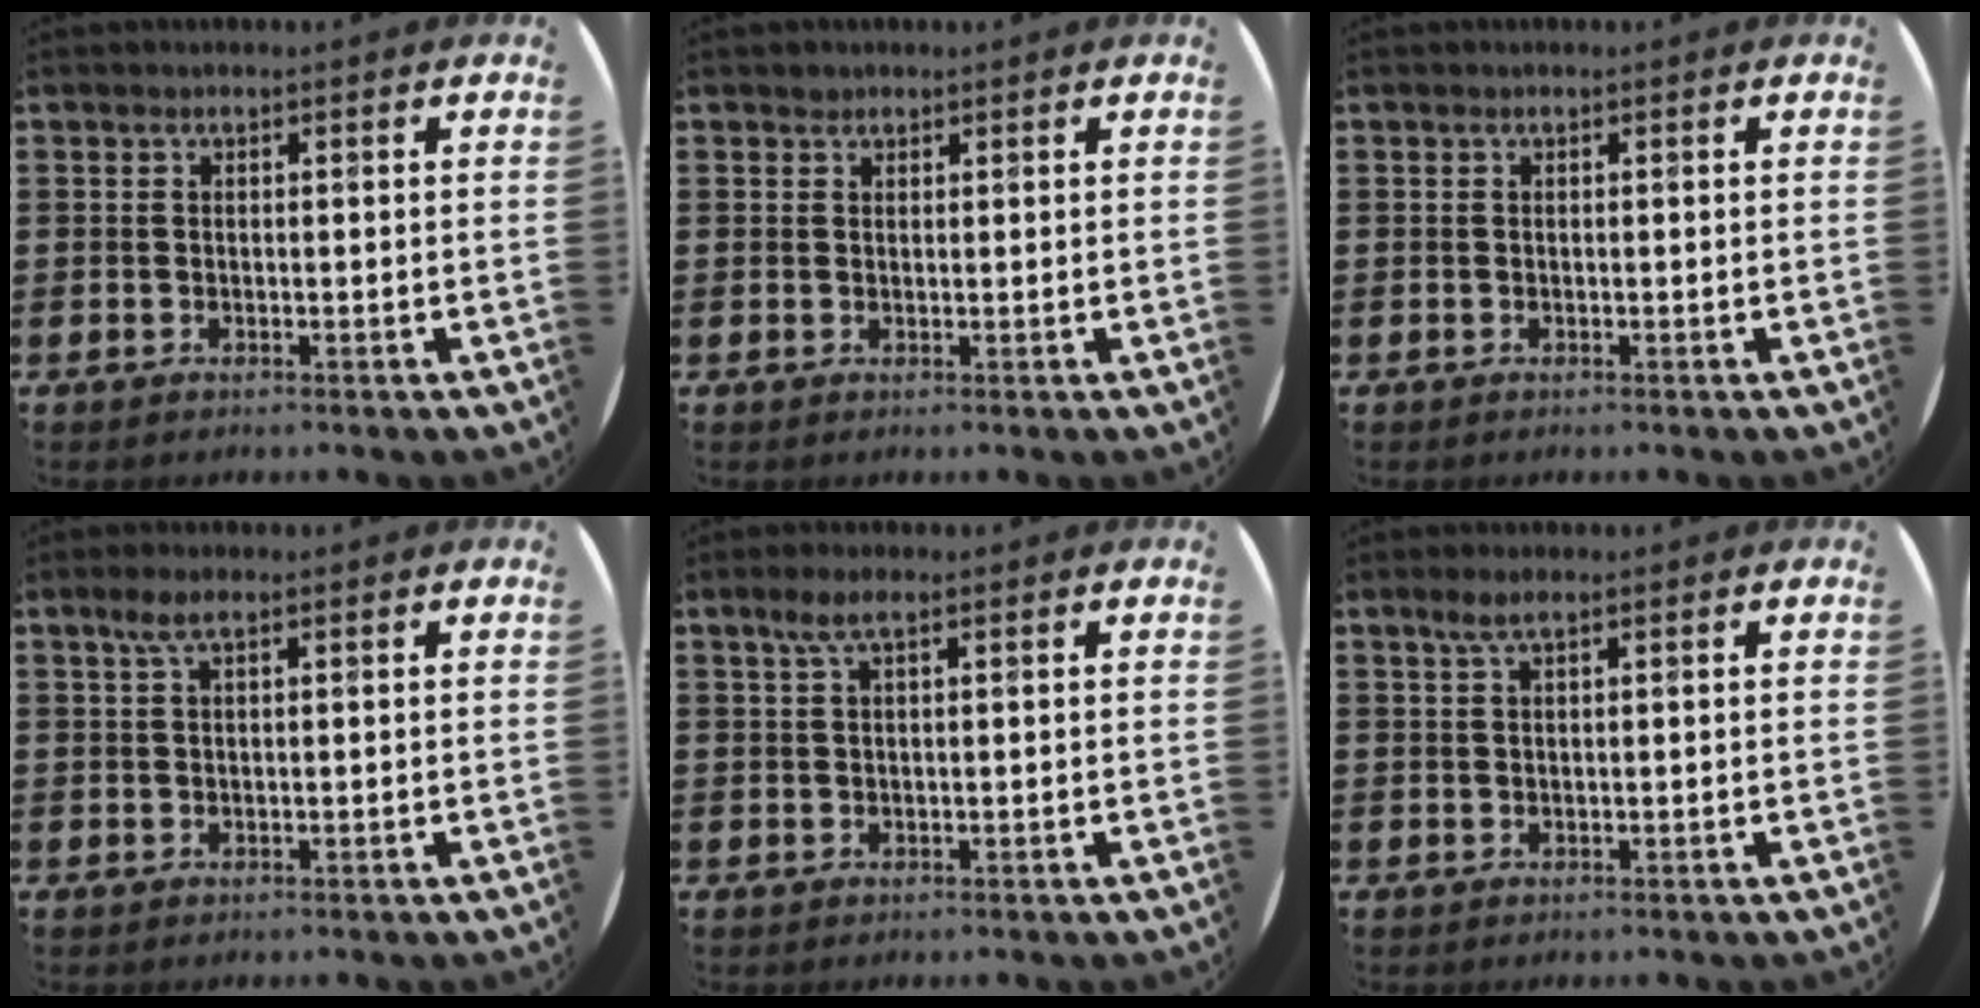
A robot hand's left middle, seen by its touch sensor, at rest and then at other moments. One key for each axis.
{"total": 0.8, "fx": 0.7, "fy": 0.4, "fz": -0.1, "tx": 0.001, "ty": 0.003, "tz": 0.013}
{"total": 0.0}
{"total": 2.1, "fx": 1.1, "fy": 0.4, "fz": 1.8, "tx": -0.037, "ty": 0.006, "tz": 0.017}
{"total": 2.3, "fx": 1.1, "fy": 0.4, "fz": 1.9, "tx": -0.040, "ty": 0.006, "tz": 0.018}
{"total": 1.8, "fx": 1.1, "fy": 0.2, "fz": 1.4, "tx": -0.030, "ty": 0.005, "tz": 0.019}